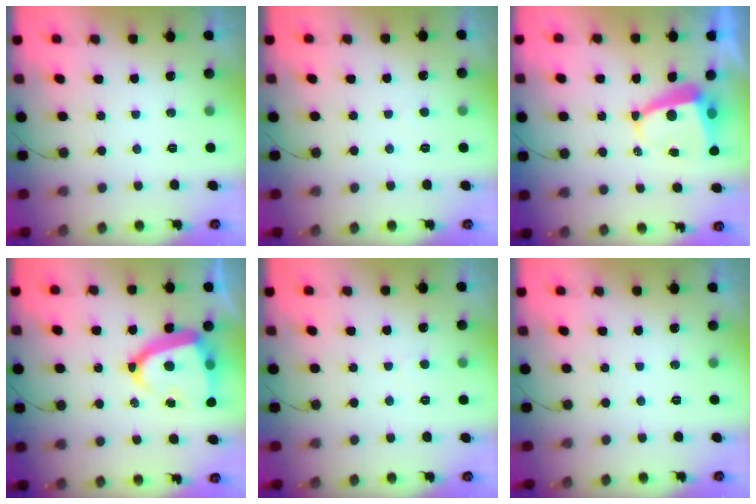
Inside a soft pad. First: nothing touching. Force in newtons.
{"total": 2.0, "press": 2.0, "slide": 0.1}
{"total": 5.8, "press": 5.7, "slide": 0.6}
{"total": 16.9, "press": 16.8, "slide": 1.9}
{"total": 2.0, "press": 2.0, "slide": 0.2}
{"total": 0.0}